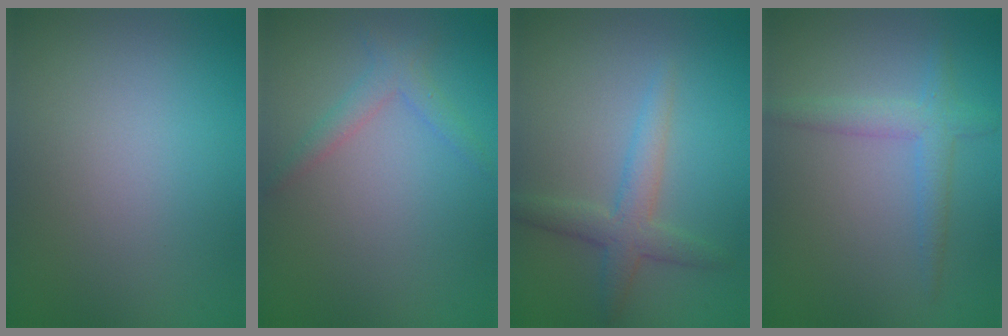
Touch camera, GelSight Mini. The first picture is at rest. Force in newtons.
{"total": 1.8, "press": 1.8, "slide": 0.1}
{"total": 2.9, "press": 2.9, "slide": 0.0}
{"total": 2.0, "press": 2.0, "slide": 0.1}